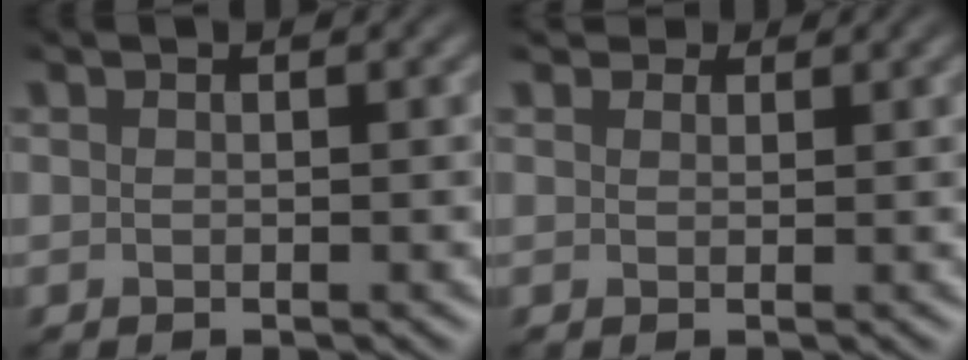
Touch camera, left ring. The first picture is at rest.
{"total": 1.5, "force": [1.3, 0.7, 0.4], "torque": [-0.011, -0.004, 0.021]}